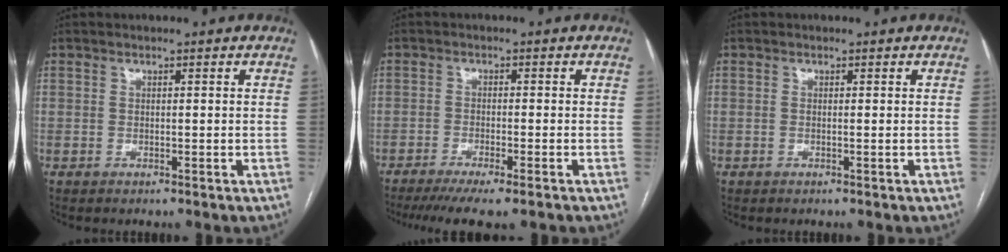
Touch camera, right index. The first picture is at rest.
{"total": 8.6, "force": [-6.7, 0.7, 5.4], "torque": [-0.077, -0.017, -0.103]}
{"total": 0.0}